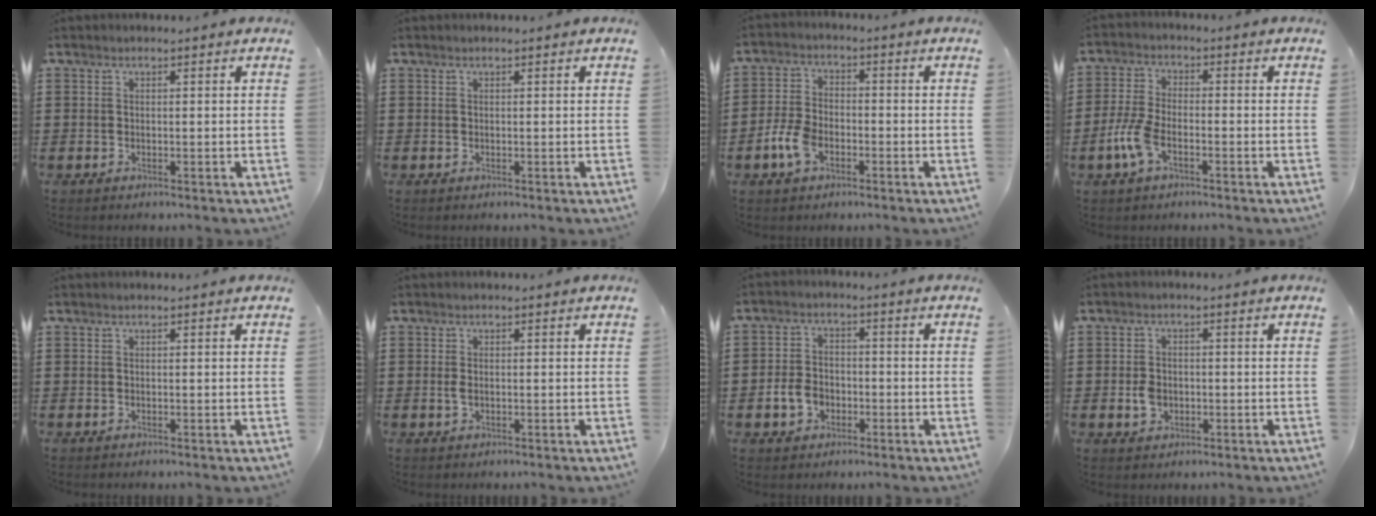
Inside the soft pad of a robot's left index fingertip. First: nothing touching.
{"total": 0.0}
{"total": 6.0, "force": [-2.5, 3.4, 4.2], "torque": [-0.105, 0.003, -0.053]}
{"total": 6.3, "force": [-2.5, 2.8, 5.1], "torque": [-0.118, -0.001, -0.049]}
{"total": 0.0}
{"total": 1.3, "force": [-0.1, 0.7, 1.1], "torque": [-0.031, -0.001, -0.004]}
{"total": 4.9, "force": [-1.8, 3.7, 2.7], "torque": [-0.065, 0.004, -0.037]}
{"total": 3.0, "force": [-0.6, 2.3, 1.8], "torque": [-0.043, 0.001, -0.012]}